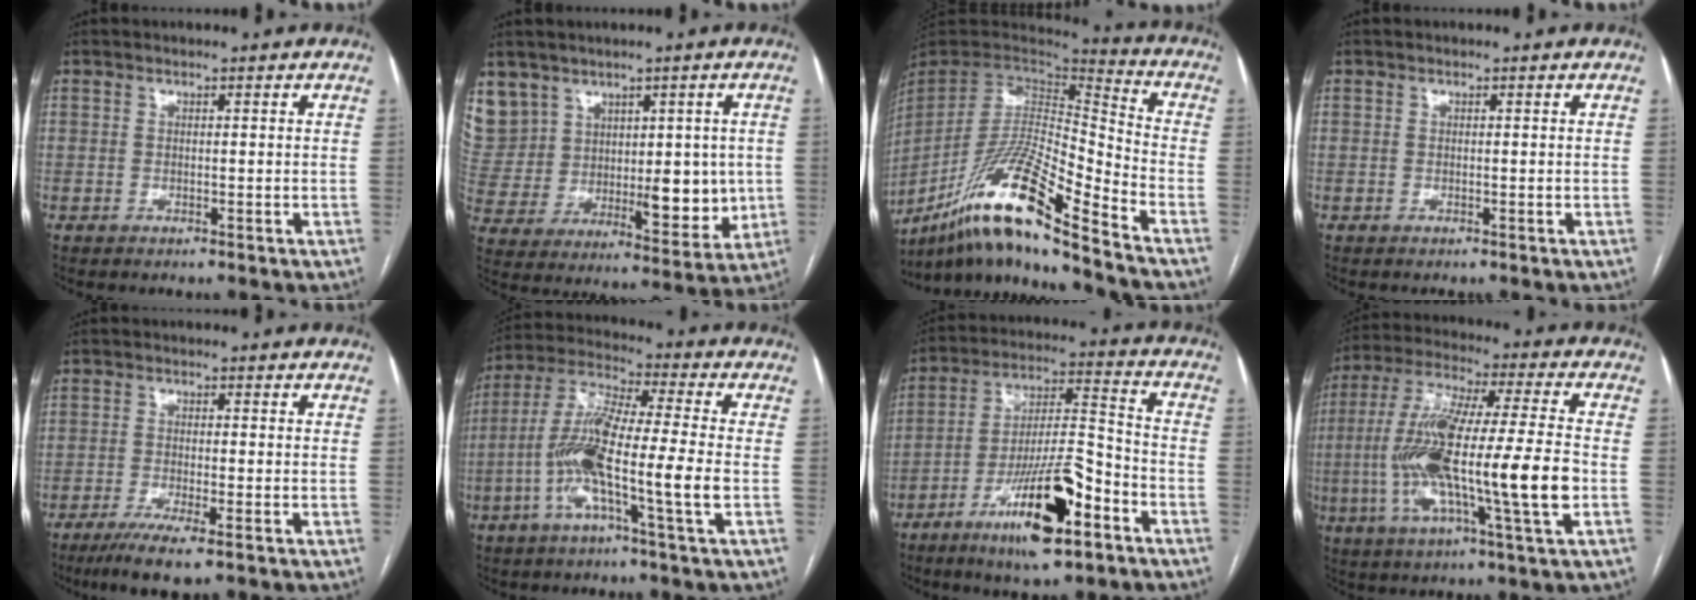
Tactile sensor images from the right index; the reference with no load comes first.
{"total": 17.2, "force": [6.6, 13.5, 8.3], "torque": [-0.172, 0.053, 0.165]}
{"total": 19.7, "force": [-14.3, -0.1, 13.5], "torque": [-0.291, -0.019, -0.270]}
{"total": 0.0}
{"total": 6.8, "force": [-4.5, 0.3, 5.1], "torque": [-0.086, -0.017, -0.073]}
{"total": 13.8, "force": [-3.4, 0.1, 13.4], "torque": [-0.271, 0.003, -0.074]}
{"total": 16.4, "force": [-8.8, 3.0, 13.5], "torque": [-0.249, -0.008, -0.143]}
{"total": 20.1, "force": [-3.2, 1.3, 19.8], "torque": [-0.387, 0.000, -0.057]}